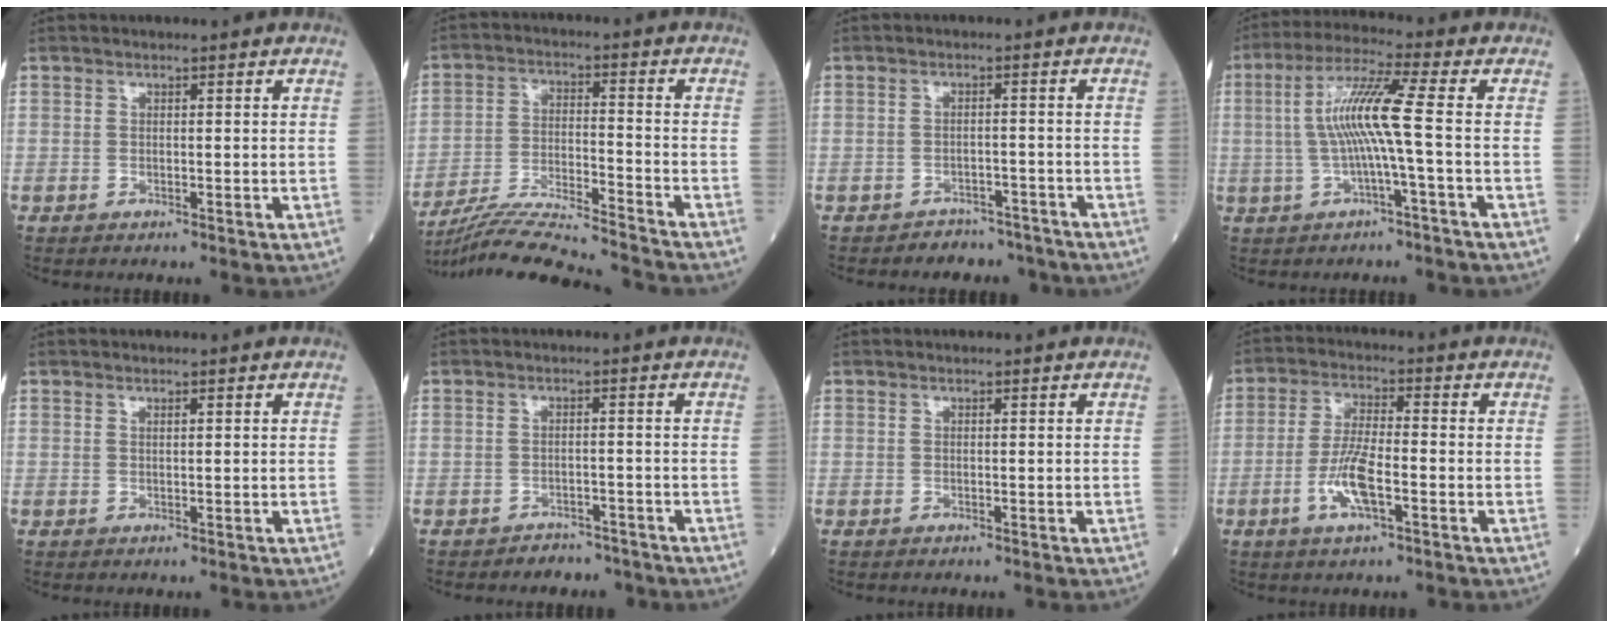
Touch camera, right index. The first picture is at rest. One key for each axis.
{"total": 17.4, "fx": -16.3, "fy": -0.5, "fz": 6.2, "tx": -0.125, "ty": -0.023, "tz": -0.268}
{"total": 5.1, "fx": -4.4, "fy": 2.5, "fz": -0.5, "tx": 0.016, "ty": 0.013, "tz": -0.060}
{"total": 8.6, "fx": -0.4, "fy": -1.0, "fz": 8.5, "tx": -0.170, "ty": 0.016, "tz": -0.008}
{"total": 0.0}
{"total": 4.0, "fx": -3.5, "fy": 1.9, "fz": -0.3, "tx": 0.004, "ty": 0.009, "tz": -0.047}
{"total": 0.0}
{"total": 7.3, "fx": -2.7, "fy": 1.5, "fz": 6.6, "tx": -0.135, "ty": -0.002, "tz": -0.052}